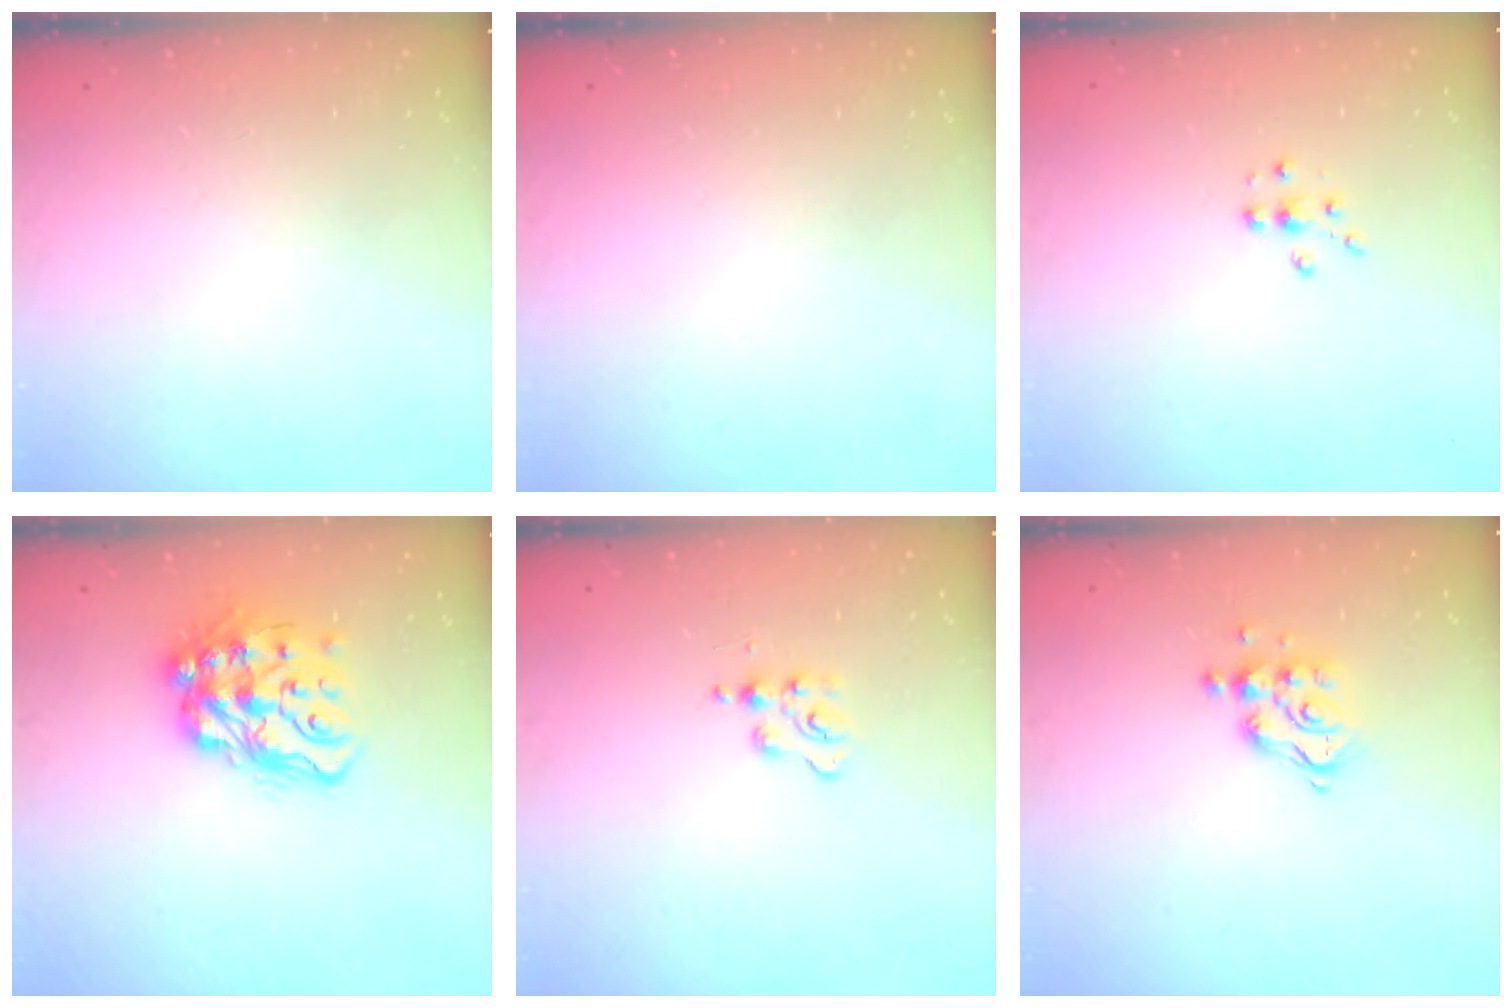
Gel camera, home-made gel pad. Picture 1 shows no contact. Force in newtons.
{"total": 0.0}
{"total": 5.6, "press": 5.5, "slide": 0.7}
{"total": 14.4, "press": 14.3, "slide": 1.5}
{"total": 4.8, "press": 4.8, "slide": 0.6}
{"total": 9.4, "press": 9.4, "slide": 0.6}